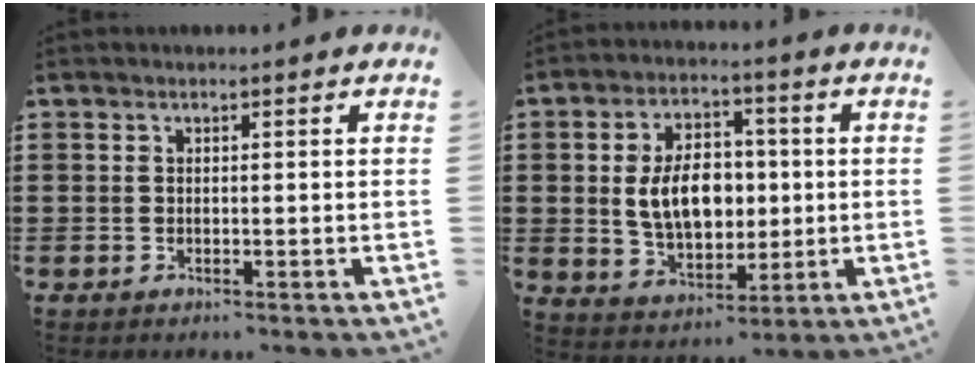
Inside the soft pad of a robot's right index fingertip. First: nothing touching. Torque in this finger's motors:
{"motor_torque": [1.80, 0.34, 1.05, 0.21]}